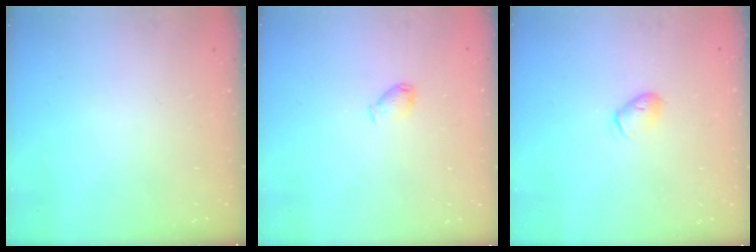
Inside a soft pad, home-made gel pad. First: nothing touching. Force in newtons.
{"total": 4.0, "press": 3.9, "slide": 0.8}
{"total": 5.8, "press": 5.7, "slide": 1.1}